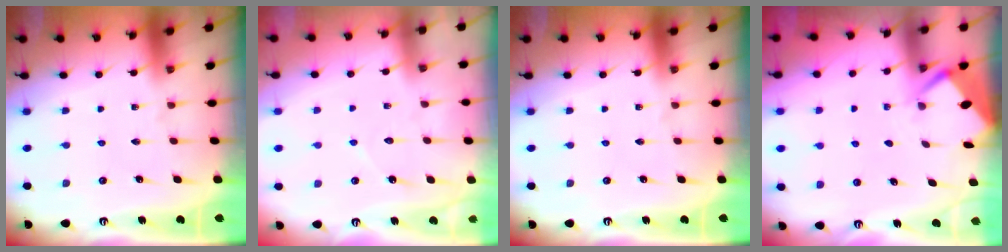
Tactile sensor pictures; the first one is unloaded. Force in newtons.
{"total": 4.5, "press": 4.4, "slide": 0.4}
{"total": 0.0}
{"total": 2.6, "press": 2.6, "slide": 0.3}